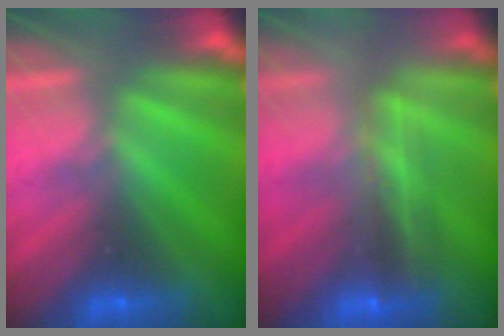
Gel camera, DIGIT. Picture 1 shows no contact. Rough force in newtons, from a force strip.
{"total": 2.4}